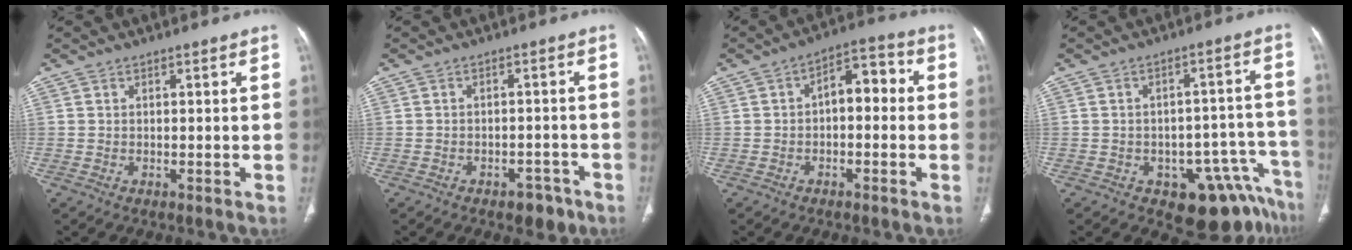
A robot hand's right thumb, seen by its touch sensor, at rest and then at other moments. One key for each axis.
{"total": 4.4, "fx": -2.9, "fy": 2.5, "fz": 2.2, "tx": -0.014, "ty": 0.019, "tz": -0.033}
{"total": 7.4, "fx": -0.1, "fy": 4.3, "fz": 6.0, "tx": -0.062, "ty": 0.034, "tz": -0.013}
{"total": 12.7, "fx": -8.4, "fy": 6.7, "fz": 6.8, "tx": -0.029, "ty": 0.084, "tz": -0.108}